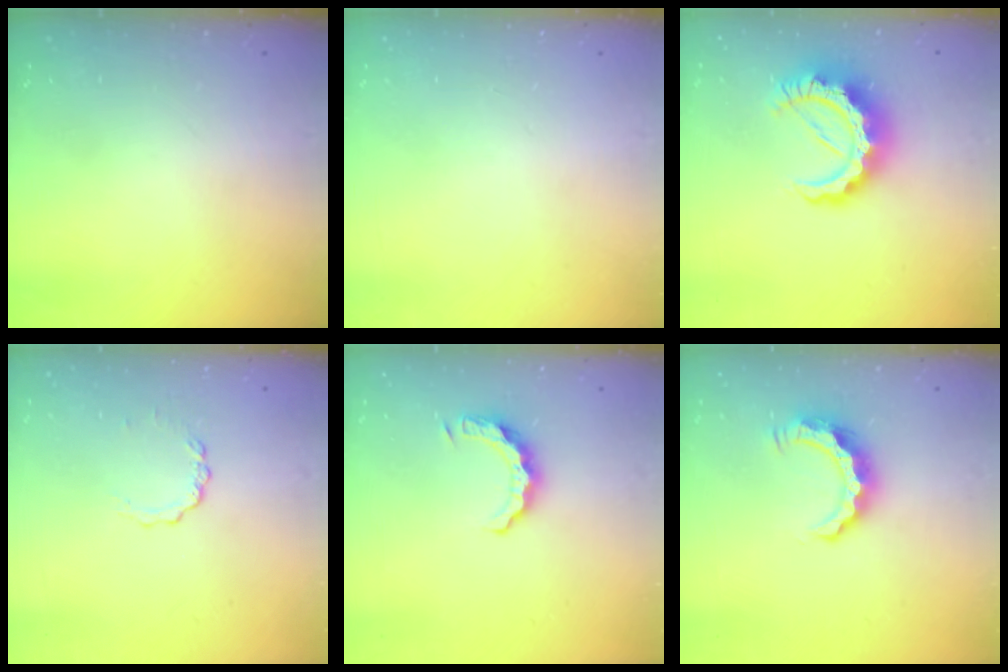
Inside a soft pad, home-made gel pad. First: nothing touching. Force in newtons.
{"total": 0.0}
{"total": 13.4, "press": 13.3, "slide": 1.5}
{"total": 2.8, "press": 2.8, "slide": 0.3}
{"total": 7.4, "press": 7.4, "slide": 0.6}
{"total": 8.1, "press": 8.1, "slide": 0.3}